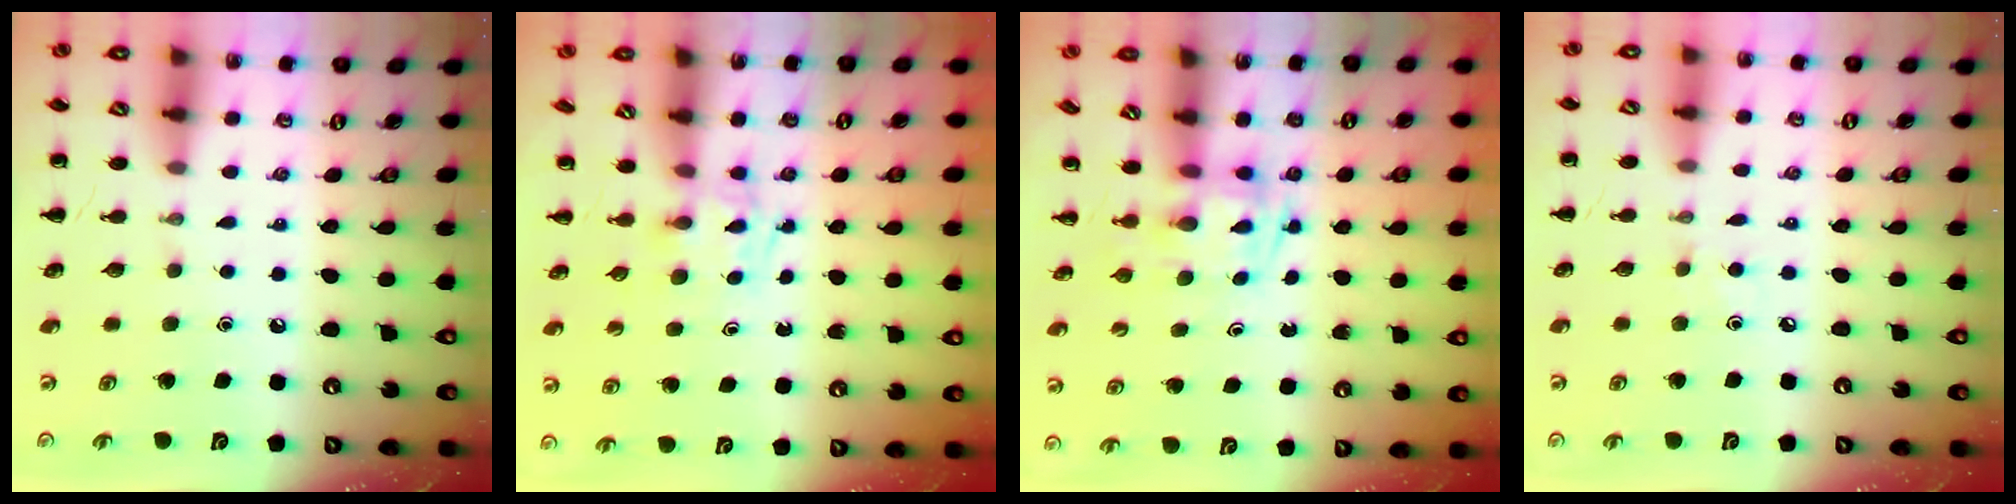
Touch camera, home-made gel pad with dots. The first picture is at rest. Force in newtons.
{"total": 2.7, "press": 2.5, "slide": 1.0}
{"total": 2.4, "press": 2.2, "slide": 1.1}
{"total": 2.5, "press": 2.3, "slide": 0.9}